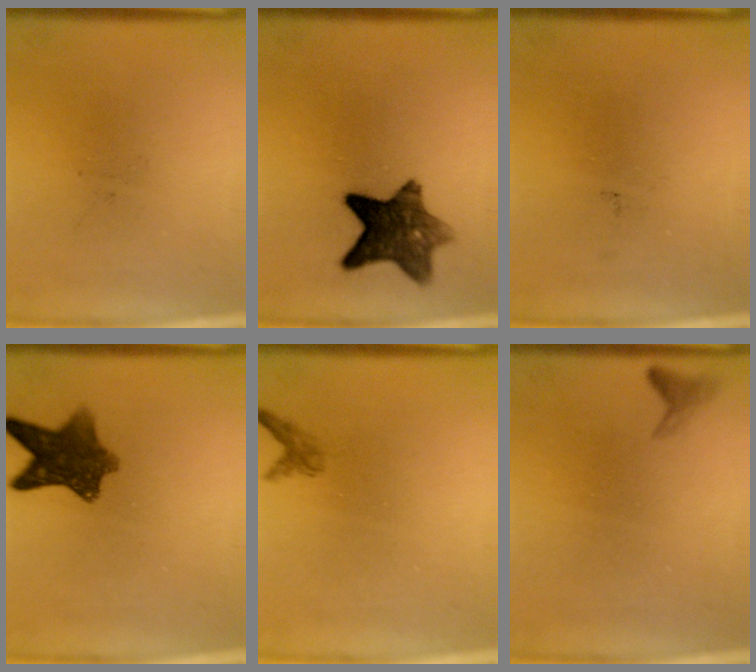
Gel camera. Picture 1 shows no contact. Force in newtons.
{"total": 9.2}
{"total": 0.0}
{"total": 8.6}
{"total": 1.1}
{"total": 1.0}